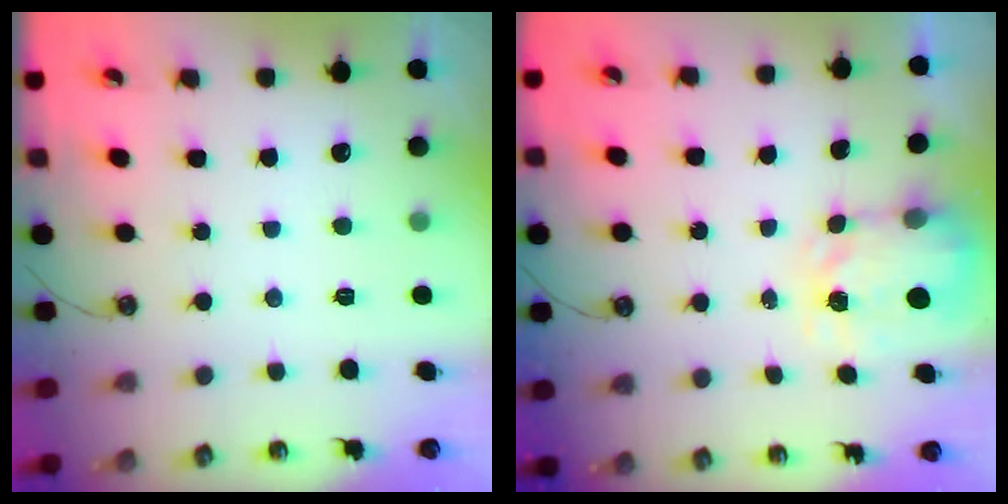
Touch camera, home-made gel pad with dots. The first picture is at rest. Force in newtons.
{"total": 3.8, "press": 3.7, "slide": 0.5}